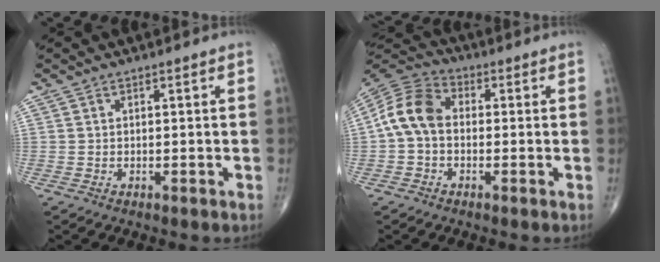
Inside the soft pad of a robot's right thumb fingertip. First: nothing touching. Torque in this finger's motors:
{"motor_torque": [0.06, 0.11, 0.25, -0.19, 0.10]}